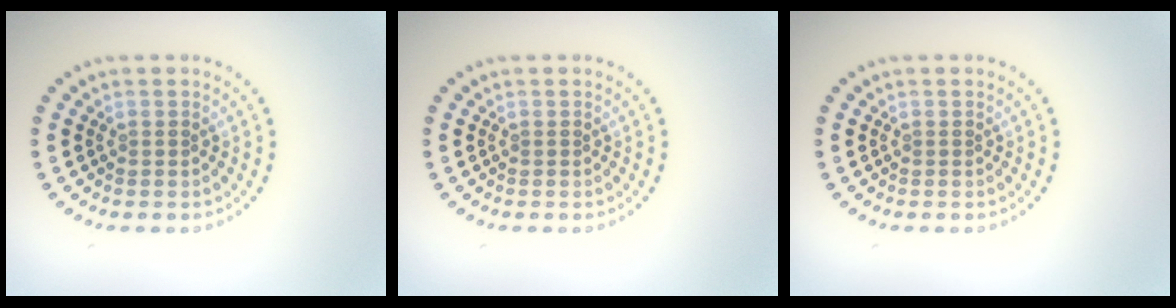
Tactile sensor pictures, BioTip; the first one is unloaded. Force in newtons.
{"total": 0.0}
{"total": 0.0}